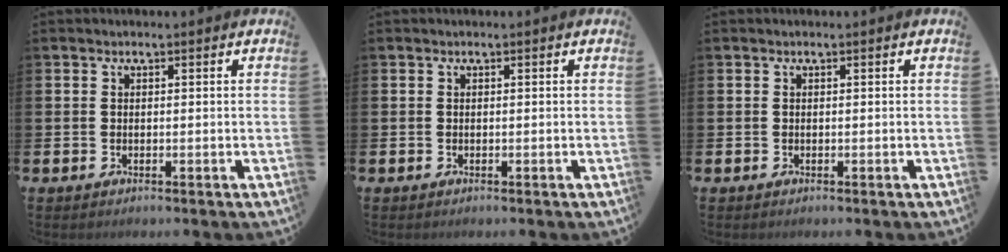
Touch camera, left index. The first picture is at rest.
{"total": 0.0}
{"total": 0.0}